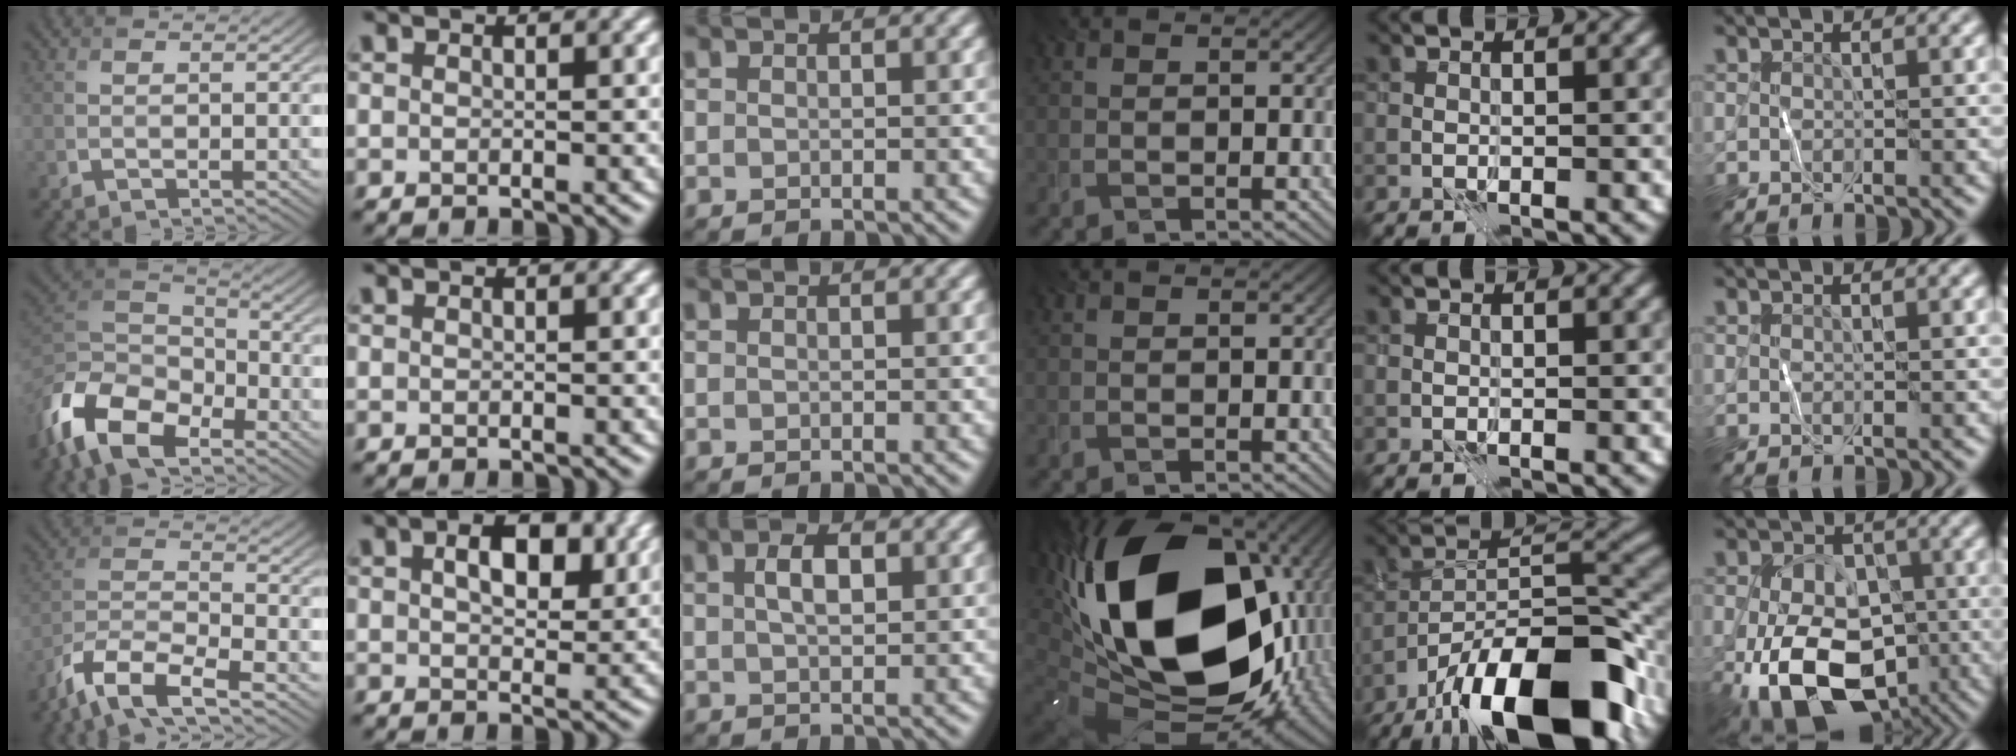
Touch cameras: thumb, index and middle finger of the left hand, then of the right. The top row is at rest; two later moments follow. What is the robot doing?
{"motion": "wipe", "object": "whiteboard"}